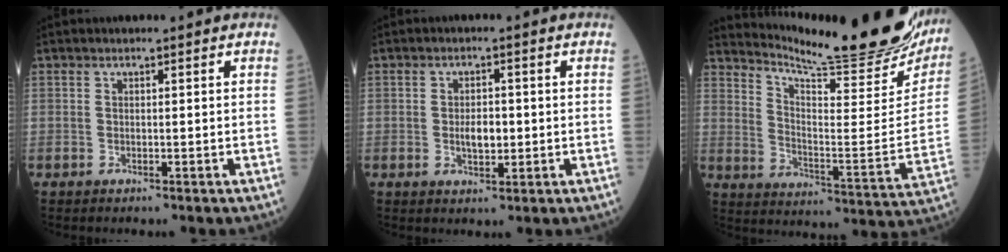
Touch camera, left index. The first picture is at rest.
{"total": 3.3, "force": [-0.3, 1.6, 2.9], "torque": [-0.051, 0.000, -0.002]}
{"total": 25.1, "force": [22.4, 2.3, 11.0], "torque": [-0.179, -0.087, 0.299]}